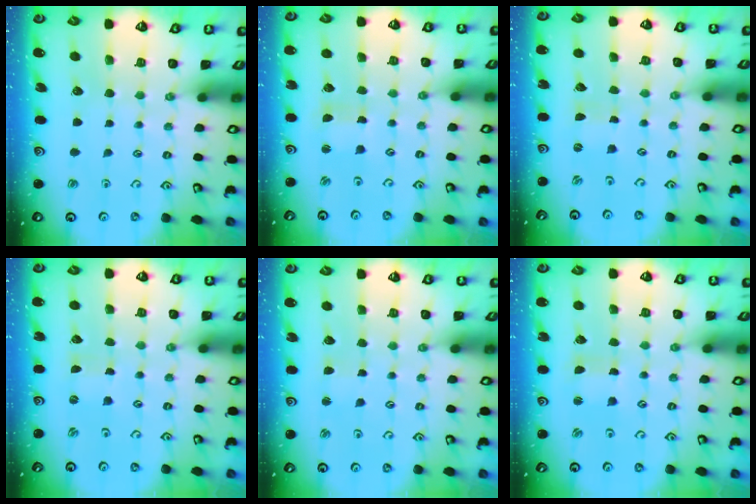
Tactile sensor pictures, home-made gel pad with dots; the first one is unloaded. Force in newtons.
{"total": 1.4, "press": 1.4, "slide": 0.2}
{"total": 0.0}
{"total": 0.0}
{"total": 2.5, "press": 2.5, "slide": 0.4}
{"total": 0.8, "press": 0.8, "slide": 0.2}